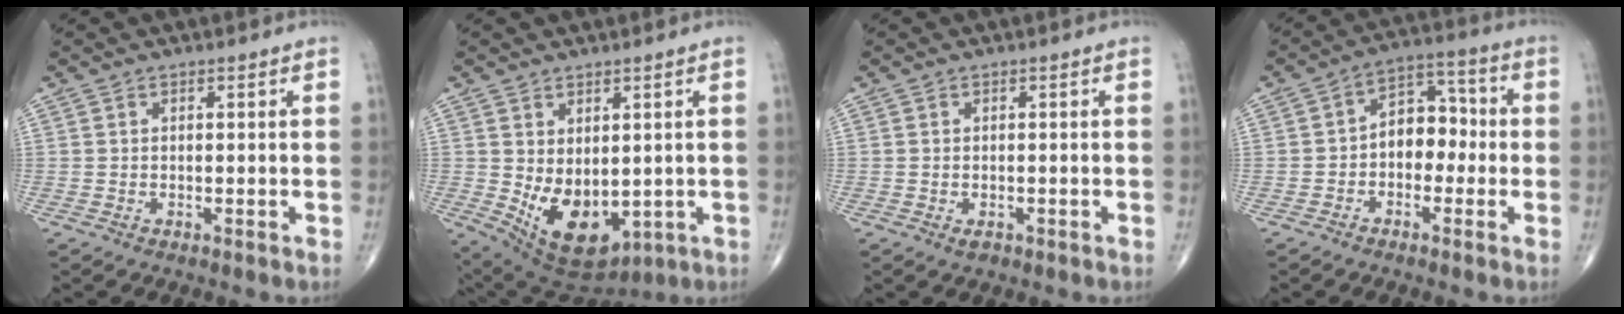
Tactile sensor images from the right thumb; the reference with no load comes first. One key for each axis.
{"total": 12.2, "fx": -1.1, "fy": 7.6, "fz": 9.4, "tx": -0.136, "ty": -0.013, "tz": 0.016}
{"total": 1.3, "fx": -0.6, "fy": 0.9, "fz": 0.8, "tx": -0.008, "ty": 0.003, "tz": -0.006}
{"total": 8.3, "fx": -1.1, "fy": 5.9, "fz": 5.8, "tx": -0.052, "ty": 0.038, "tz": -0.033}